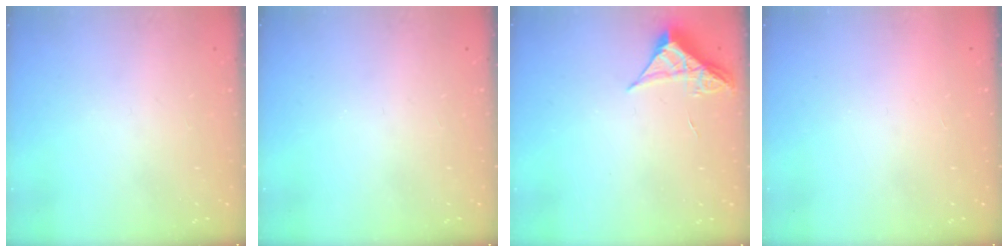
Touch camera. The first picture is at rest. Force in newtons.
{"total": 0.0}
{"total": 5.2, "press": 5.1, "slide": 0.3}
{"total": 1.5, "press": 1.5, "slide": 0.1}